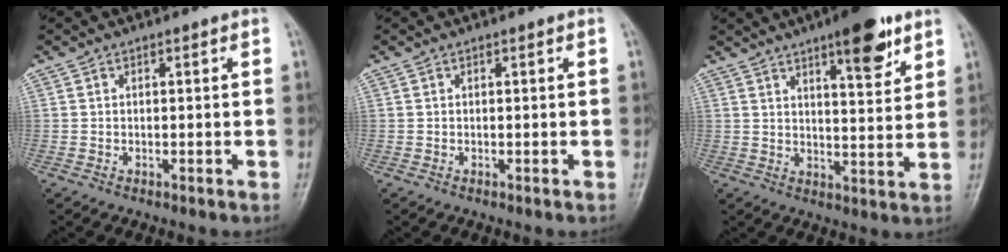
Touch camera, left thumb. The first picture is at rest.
{"total": 0.0}
{"total": 11.1, "force": [6.8, 3.2, 8.1], "torque": [-0.095, -0.036, 0.096]}